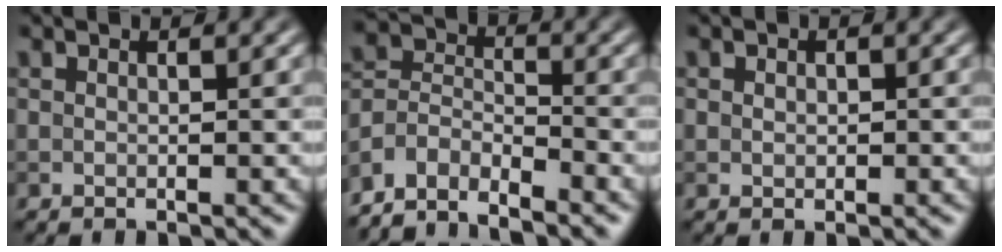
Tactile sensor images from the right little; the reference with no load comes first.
{"total": 5.4, "force": [-4.7, 2.1, 1.7], "torque": [-0.031, 0.000, -0.100]}
{"total": 0.6, "force": [0.1, 0.5, 0.3], "torque": [-0.003, -0.001, 0.001]}